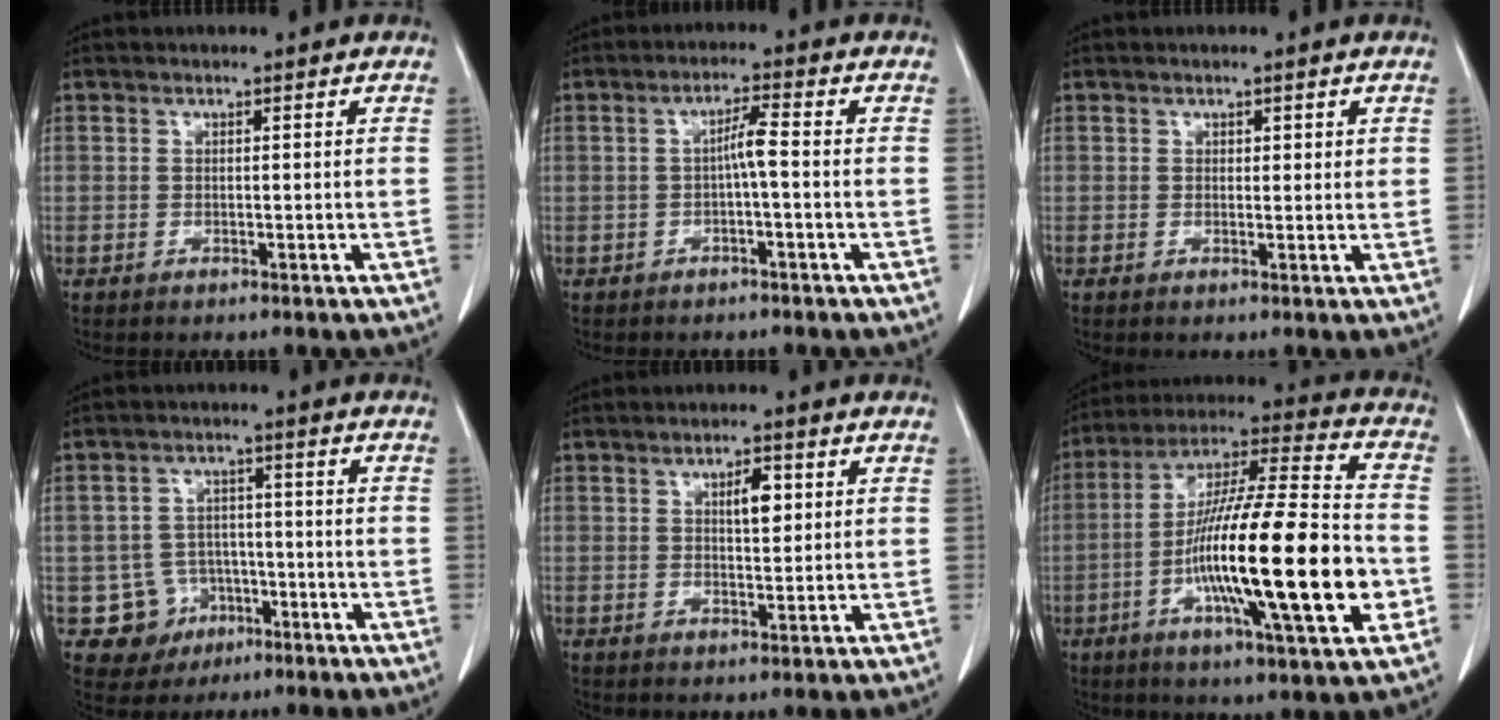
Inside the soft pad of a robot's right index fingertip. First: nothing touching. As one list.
[{"total": 3.1, "force": [-0.4, 0.0, 3.1], "torque": [-0.054, 0.007, -0.005]}, {"total": 1.4, "force": [0.7, 0.8, 0.9], "torque": [-0.007, -0.001, 0.009]}, {"total": 6.9, "force": [-2.5, 6.4, 0.6], "torque": [-0.007, 0.012, -0.030]}, {"total": 3.7, "force": [1.2, 1.2, 3.3], "torque": [-0.053, 0.002, 0.020]}, {"total": 24.9, "force": [-5.6, 2.3, 24.1], "torque": [-0.400, -0.014, -0.099]}]